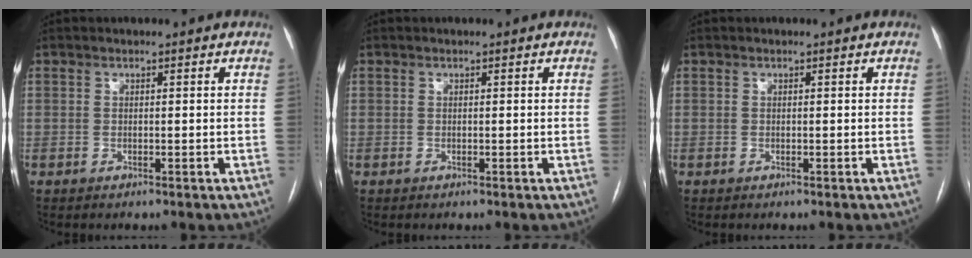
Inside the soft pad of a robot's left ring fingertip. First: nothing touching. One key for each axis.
{"total": 0.0}
{"total": 0.0}